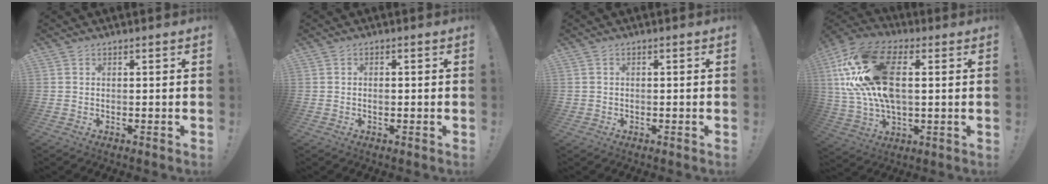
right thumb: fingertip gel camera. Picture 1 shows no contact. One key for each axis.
{"total": 1.0, "fx": -0.1, "fy": 0.9, "fz": 0.5, "tx": -0.002, "ty": 0.001, "tz": -0.004}
{"total": 0.8, "fx": -0.1, "fy": 0.8, "fz": 0.1, "tx": -0.001, "ty": 0.004, "tz": -0.002}
{"total": 23.1, "fx": 4.8, "fy": 13.2, "fz": 18.3, "tx": -0.342, "ty": -0.005, "tz": 0.086}